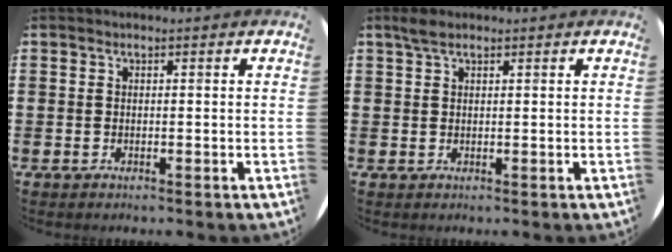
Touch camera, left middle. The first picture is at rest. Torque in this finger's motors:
{"motor_torque": [0.62, -0.45, 0.03, 0.02]}